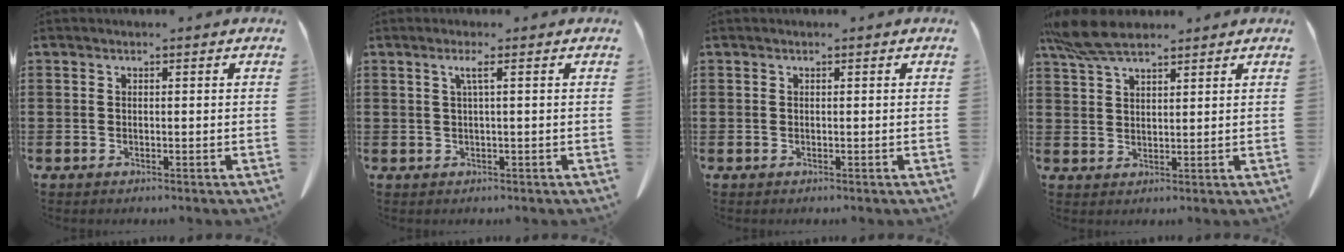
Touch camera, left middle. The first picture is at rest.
{"total": 1.9, "force": [0.5, -0.2, 1.8], "torque": [-0.036, -0.002, 0.008]}
{"total": 0.0}
{"total": 7.1, "force": [5.6, 2.0, 3.9], "torque": [-0.090, -0.005, 0.107]}